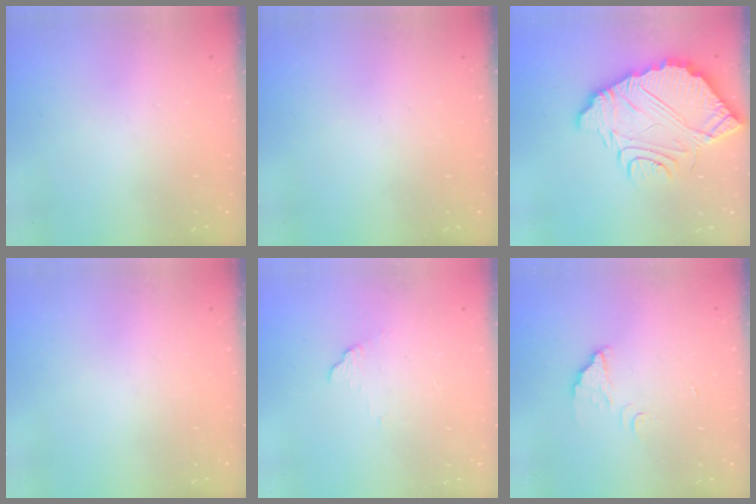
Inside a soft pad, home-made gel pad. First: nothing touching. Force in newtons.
{"total": 0.0}
{"total": 13.2, "press": 13.1, "slide": 0.9}
{"total": 0.0}
{"total": 6.4, "press": 6.4, "slide": 0.4}
{"total": 2.9, "press": 2.9, "slide": 0.2}